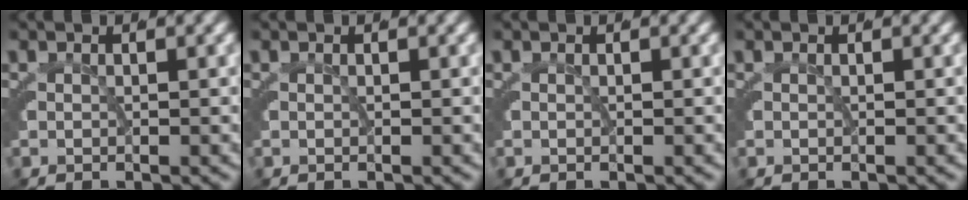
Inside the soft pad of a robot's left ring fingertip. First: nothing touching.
{"total": 0.0}
{"total": 0.0}
{"total": 0.0}